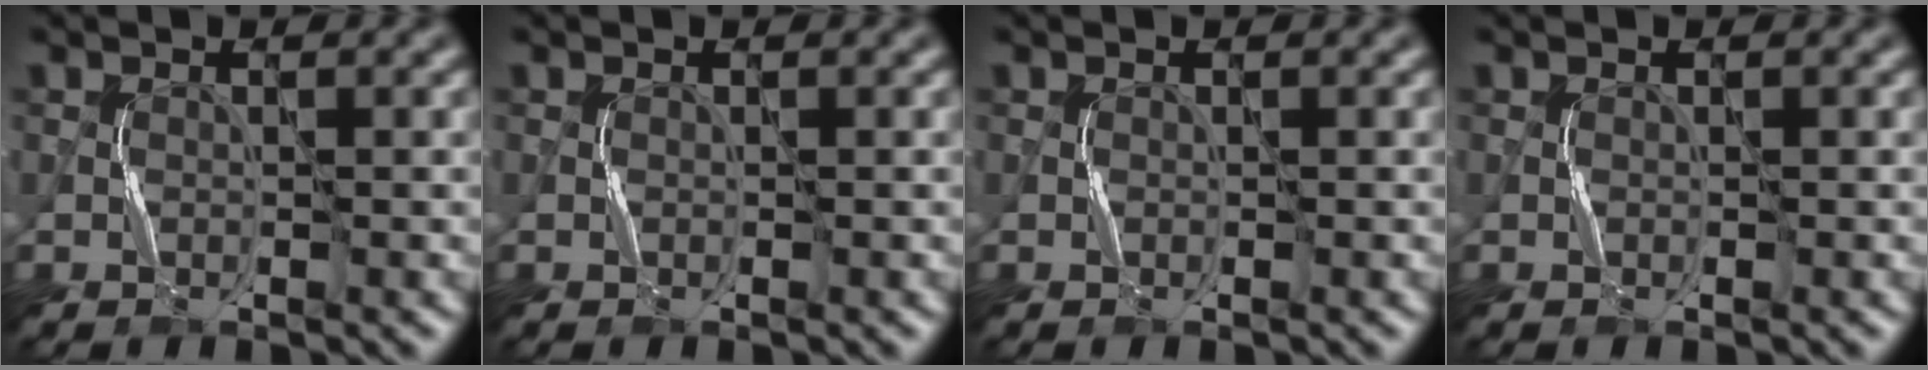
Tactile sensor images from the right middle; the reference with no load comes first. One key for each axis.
{"total": 0.0}
{"total": 0.0}
{"total": 0.0}